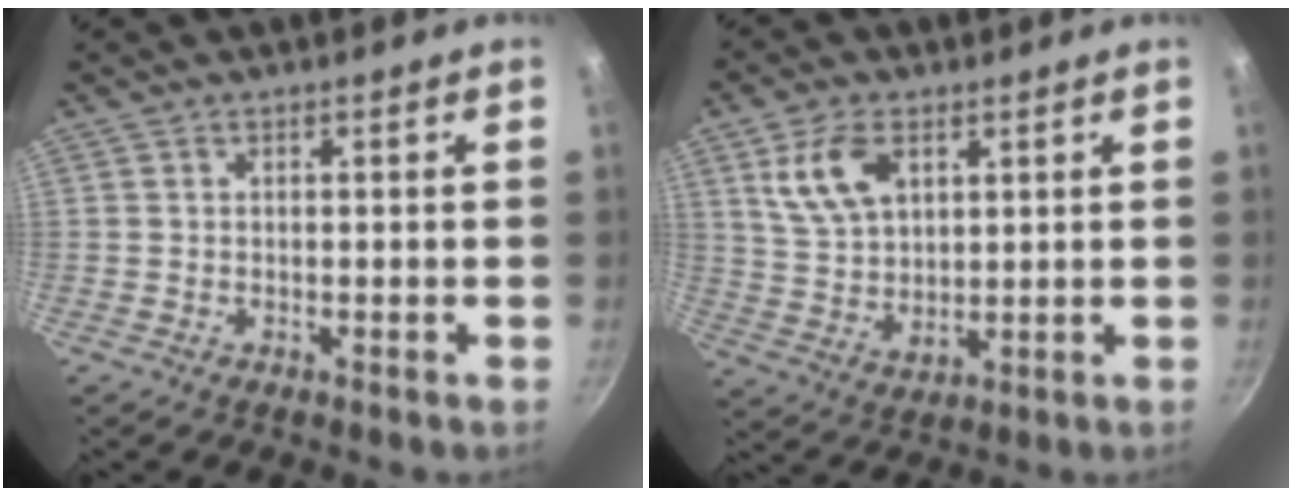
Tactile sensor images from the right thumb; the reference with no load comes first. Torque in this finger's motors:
{"motor_torque": [-0.89, 1.01, 0.09, -0.06, 0.20]}